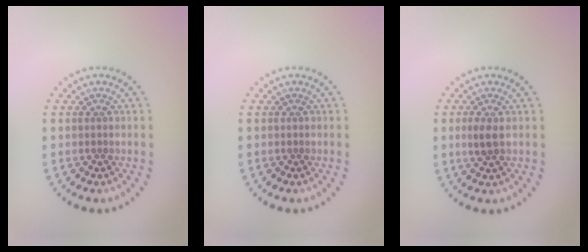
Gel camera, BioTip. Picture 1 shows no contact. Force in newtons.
{"total": 0.0}
{"total": 1.7, "press": 1.6, "slide": 0.5}